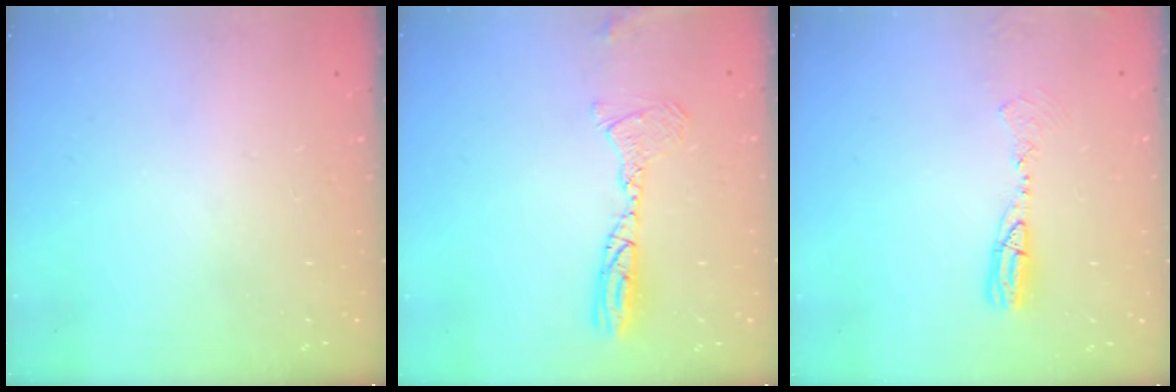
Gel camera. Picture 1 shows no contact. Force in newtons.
{"total": 14.4, "press": 12.4, "slide": 7.4}
{"total": 7.8, "press": 7.5, "slide": 2.2}